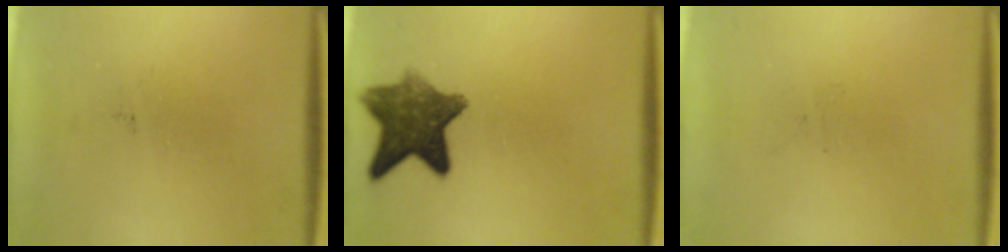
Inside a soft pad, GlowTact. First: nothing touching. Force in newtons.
{"total": 9.2}
{"total": 0.0}